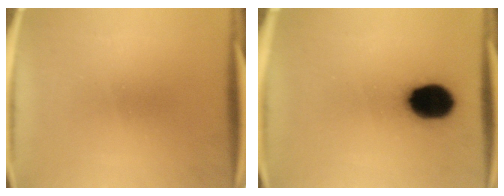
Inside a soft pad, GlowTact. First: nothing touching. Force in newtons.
{"total": 13.8}